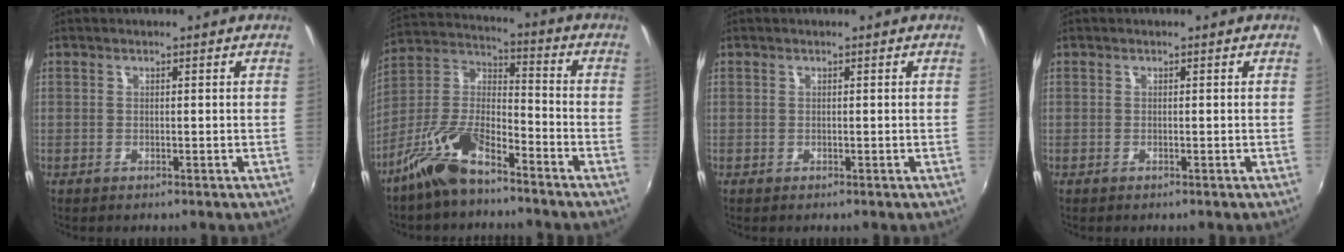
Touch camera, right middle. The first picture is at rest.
{"total": 12.0, "force": [-8.4, 3.9, 7.7], "torque": [-0.169, 0.012, -0.166]}
{"total": 0.0}
{"total": 0.0}